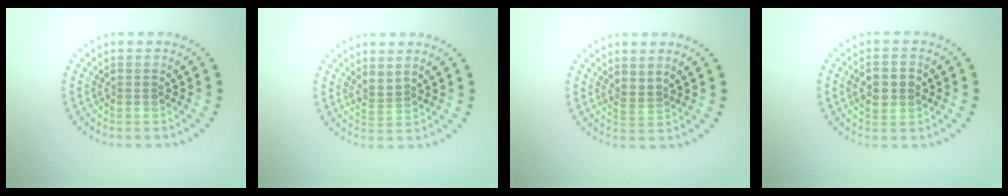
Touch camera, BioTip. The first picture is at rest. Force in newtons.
{"total": 1.2, "press": 0.7, "slide": 1.0}
{"total": 0.8, "press": 0.6, "slide": 0.6}
{"total": 2.9, "press": 2.9, "slide": 0.1}